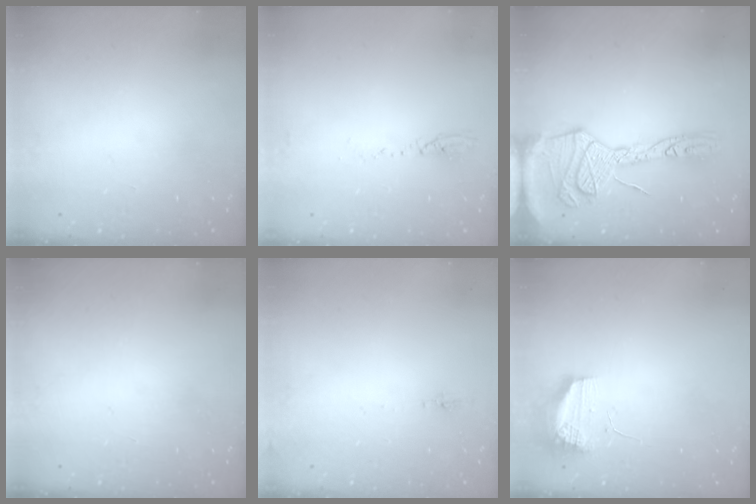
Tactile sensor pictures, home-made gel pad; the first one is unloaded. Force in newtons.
{"total": 3.7, "press": 3.6, "slide": 1.1}
{"total": 22.2, "press": 22.1, "slide": 2.0}
{"total": 1.0, "press": 0.0, "slide": 1.0}
{"total": 5.0, "press": 4.7, "slide": 1.7}
{"total": 9.7, "press": 9.6, "slide": 1.5}